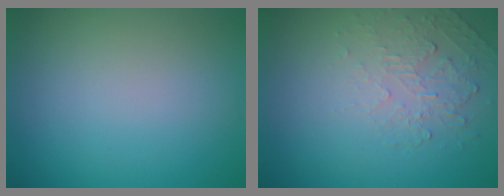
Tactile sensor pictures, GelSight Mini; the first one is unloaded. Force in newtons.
{"total": 2.1, "press": 0.9, "slide": 1.9}